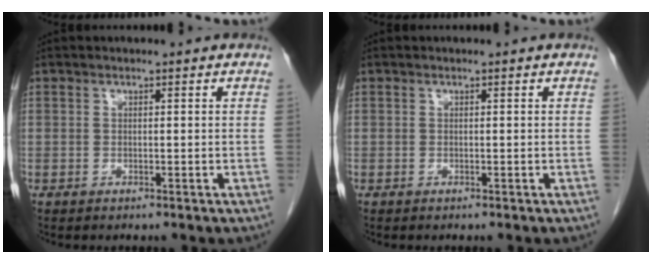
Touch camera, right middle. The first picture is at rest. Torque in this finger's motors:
{"motor_torque": [0.14, -0.39, 0.05, -0.05]}